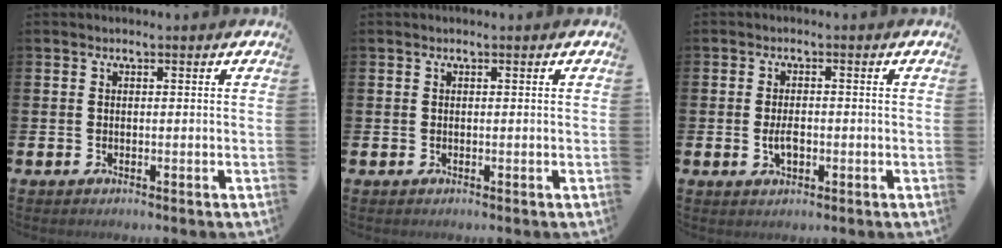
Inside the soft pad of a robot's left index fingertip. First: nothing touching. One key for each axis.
{"total": 0.0}
{"total": 2.7, "fx": -0.4, "fy": 1.4, "fz": 2.3, "tx": -0.030, "ty": -0.004, "tz": -0.010}